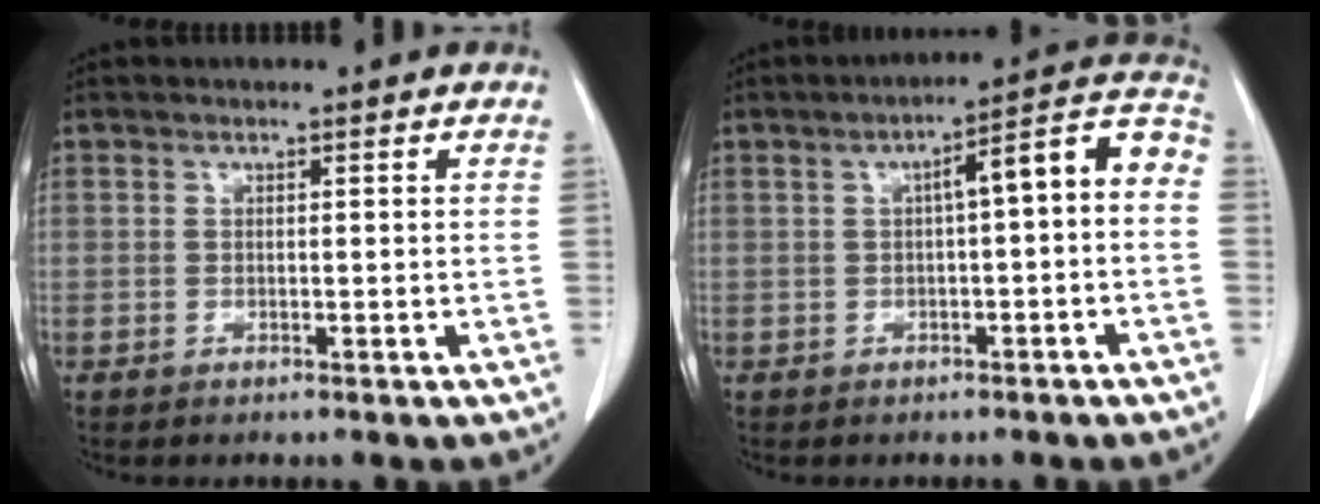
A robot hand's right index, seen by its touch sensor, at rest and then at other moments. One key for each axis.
{"total": 8.5, "fx": 0.2, "fy": 1.6, "fz": 8.3, "tx": -0.108, "ty": 0.039, "tz": -0.003}